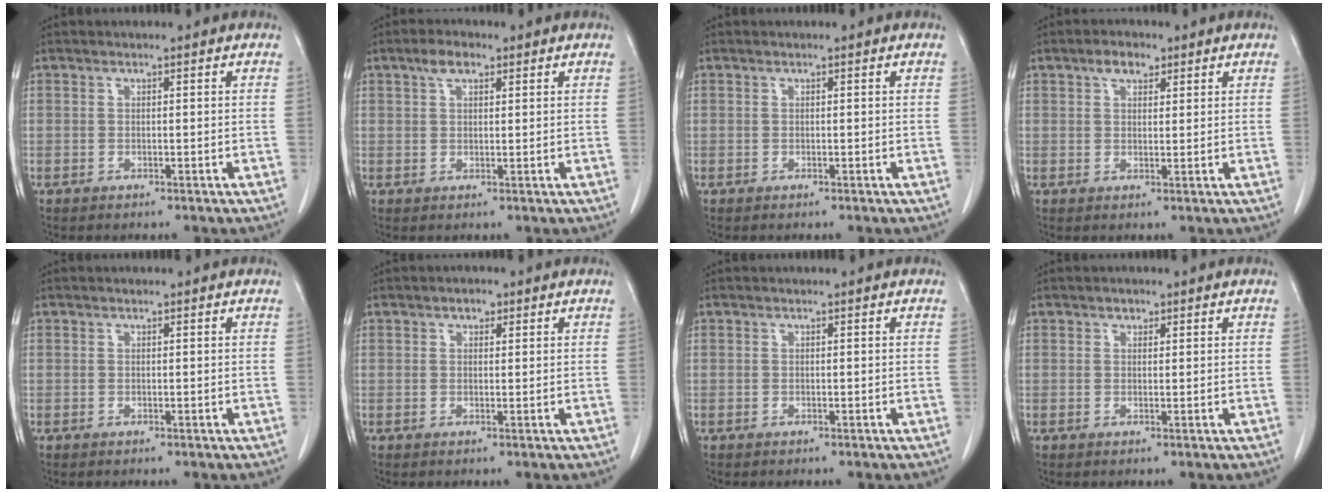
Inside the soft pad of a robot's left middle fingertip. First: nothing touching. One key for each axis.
{"total": 3.1, "fx": 1.9, "fy": 1.4, "fz": 2.1, "tx": -0.042, "ty": 0.008, "tz": 0.036}
{"total": 0.0}
{"total": 3.0, "fx": 1.9, "fy": 1.6, "fz": 1.7, "tx": -0.034, "ty": 0.008, "tz": 0.034}
{"total": 0.0}
{"total": 1.4, "fx": 0.9, "fy": 0.9, "fz": 0.7, "tx": -0.014, "ty": 0.002, "tz": 0.013}
{"total": 0.0}
{"total": 0.9, "fx": 0.6, "fy": 0.6, "fz": 0.2, "tx": -0.003, "ty": -0.004, "tz": 0.009}